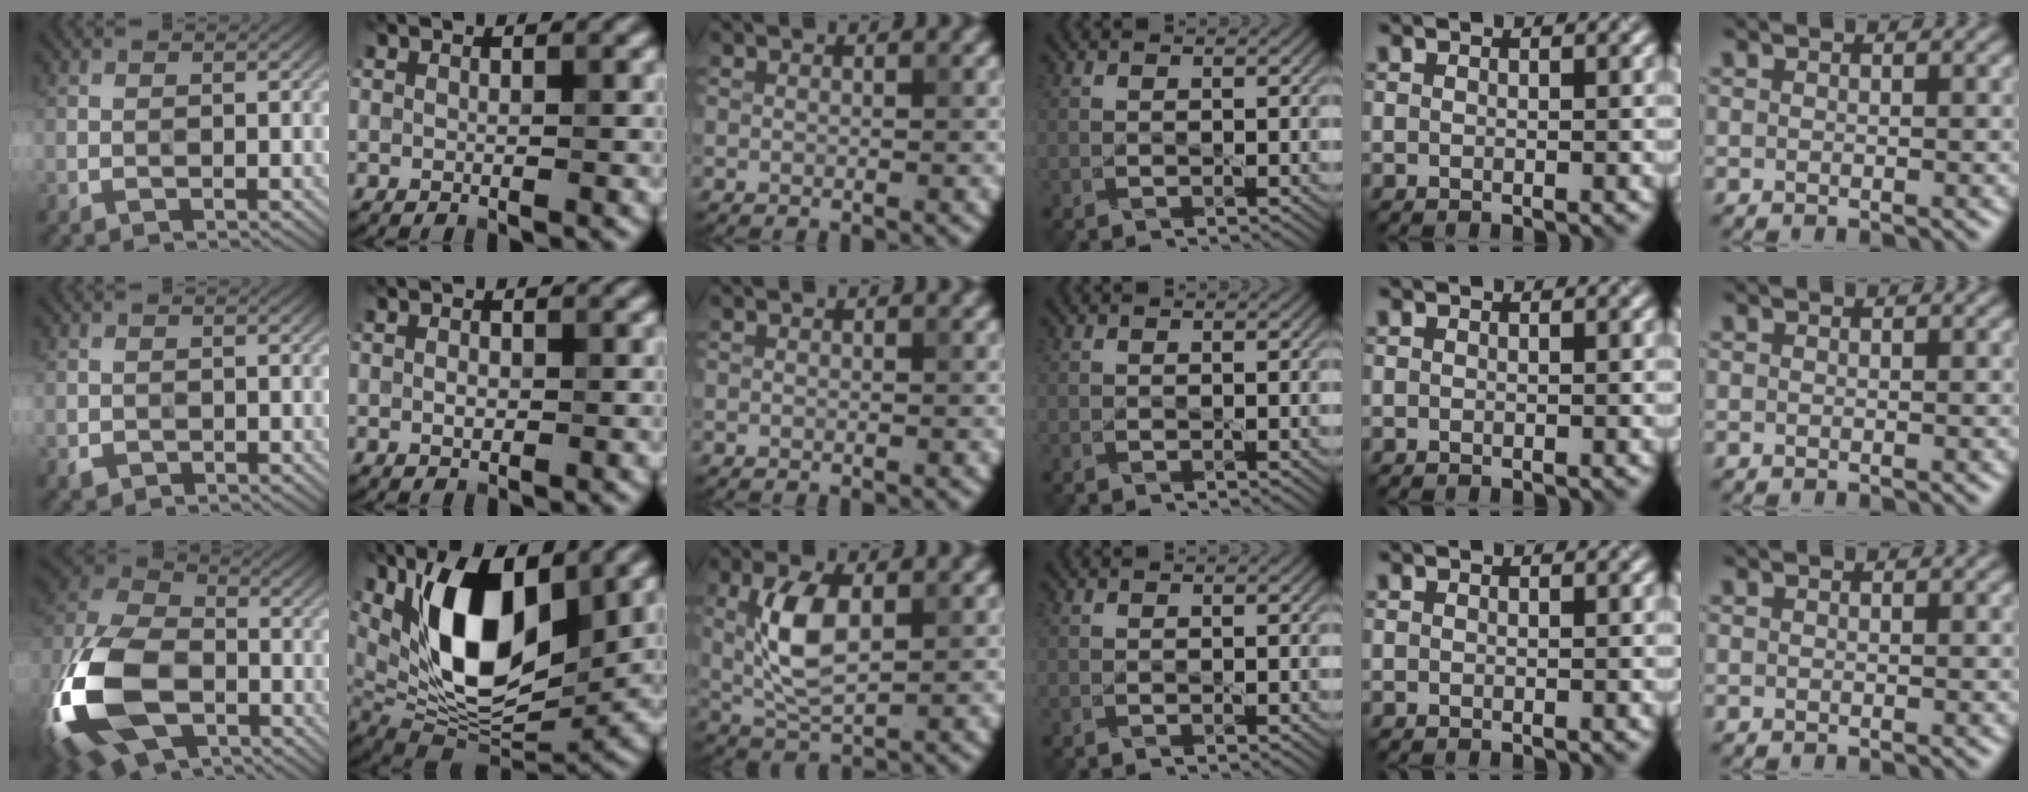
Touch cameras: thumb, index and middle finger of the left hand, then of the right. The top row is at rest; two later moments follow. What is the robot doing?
{"motion": "lift_and_place", "object": "knife"}